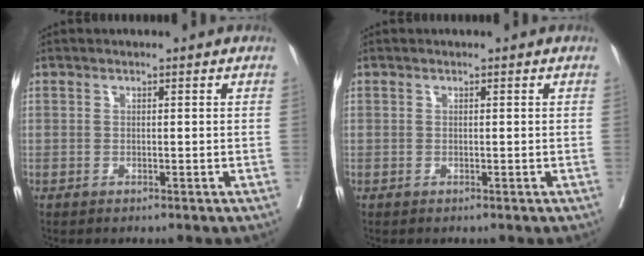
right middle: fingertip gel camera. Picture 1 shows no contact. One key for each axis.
{"total": 0.0}